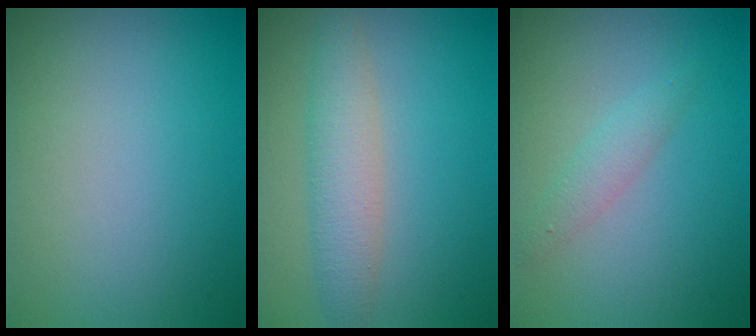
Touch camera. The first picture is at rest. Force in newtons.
{"total": 3.6, "press": 3.6, "slide": 0.1}
{"total": 1.6, "press": 1.6, "slide": 0.0}